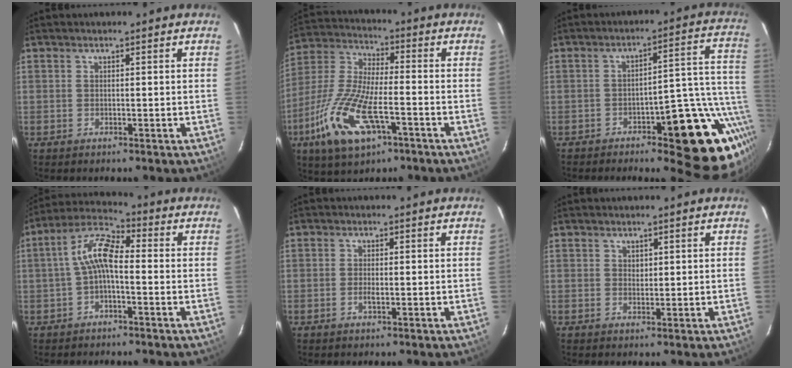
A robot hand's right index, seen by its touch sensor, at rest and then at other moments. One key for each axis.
{"total": 16.7, "fx": -7.7, "fy": 6.2, "fz": 13.5, "tx": -0.303, "ty": -0.020, "tz": -0.147}
{"total": 18.1, "fx": -10.1, "fy": 6.0, "fz": 13.7, "tx": -0.121, "ty": 0.021, "tz": -0.137}
{"total": 7.4, "fx": -1.0, "fy": 3.1, "fz": 6.6, "tx": -0.146, "ty": 0.026, "tz": -0.024}
{"total": 1.6, "fx": -0.4, "fy": 0.6, "fz": 1.4, "tx": -0.030, "ty": -0.001, "tz": -0.007}
{"total": 1.1, "fx": 0.7, "fy": 0.8, "fz": 0.2, "tx": 0.000, "ty": 0.003, "tz": 0.012}